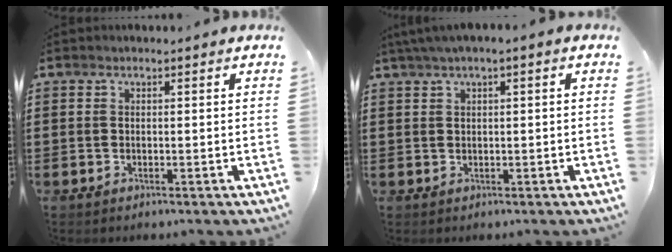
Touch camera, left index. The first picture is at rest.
{"total": 1.7, "force": [0.1, 0.1, 1.7], "torque": [-0.036, -0.003, -0.001]}